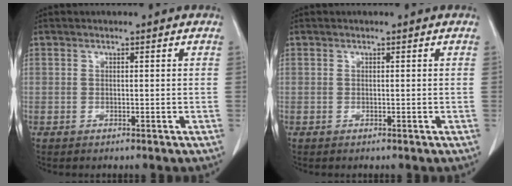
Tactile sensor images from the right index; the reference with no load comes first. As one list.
[{"total": 0.0}]